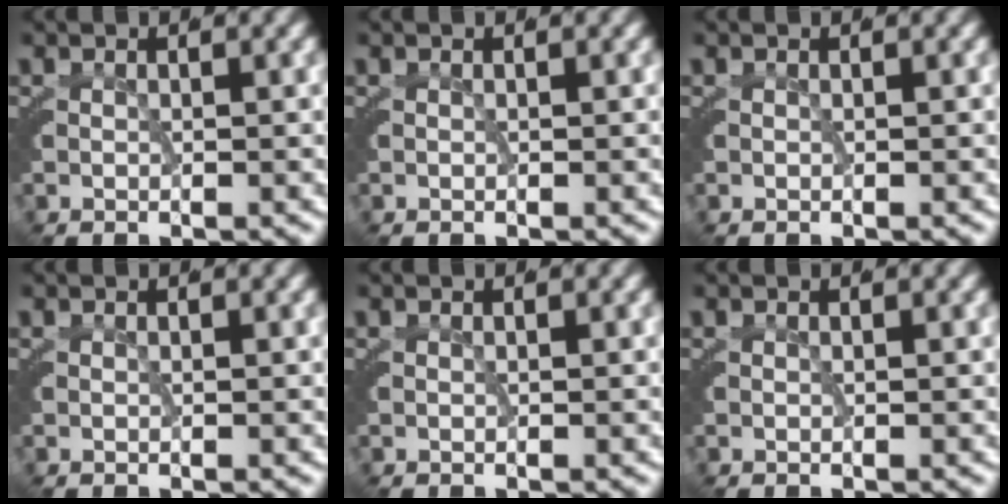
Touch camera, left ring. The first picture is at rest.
{"total": 0.0}
{"total": 0.0}
{"total": 0.0}
{"total": 0.0}
{"total": 0.0}